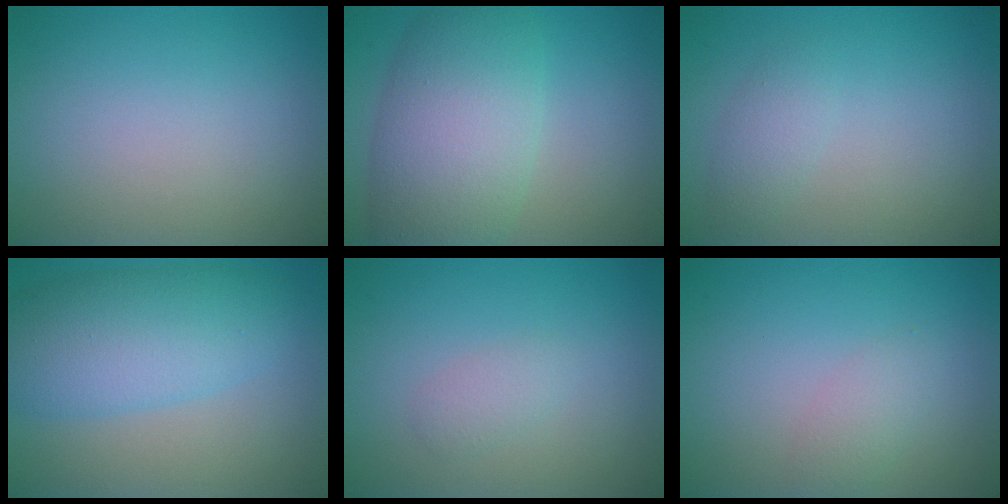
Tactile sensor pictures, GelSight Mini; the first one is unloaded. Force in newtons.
{"total": 8.8, "press": 8.8, "slide": 0.5}
{"total": 1.6, "press": 1.6, "slide": 0.0}
{"total": 7.0, "press": 7.0, "slide": 0.3}
{"total": 1.2, "press": 1.2, "slide": 0.0}
{"total": 1.5, "press": 1.5, "slide": 0.1}